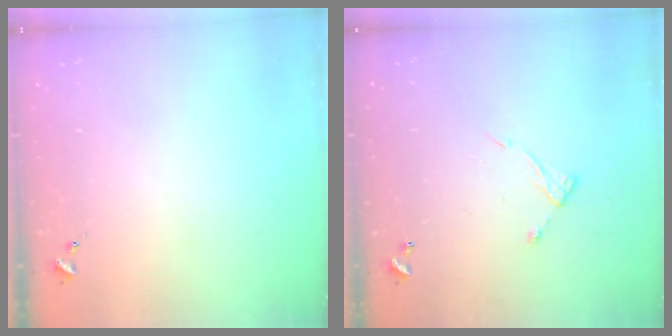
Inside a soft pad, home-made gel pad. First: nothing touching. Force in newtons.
{"total": 7.7, "press": 7.7, "slide": 0.6}